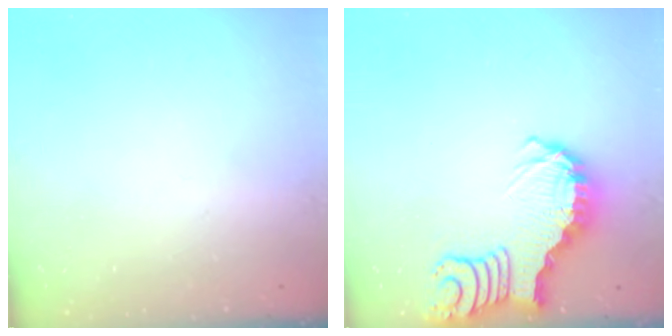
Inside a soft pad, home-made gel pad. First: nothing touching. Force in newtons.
{"total": 3.5, "press": 3.4, "slide": 0.6}